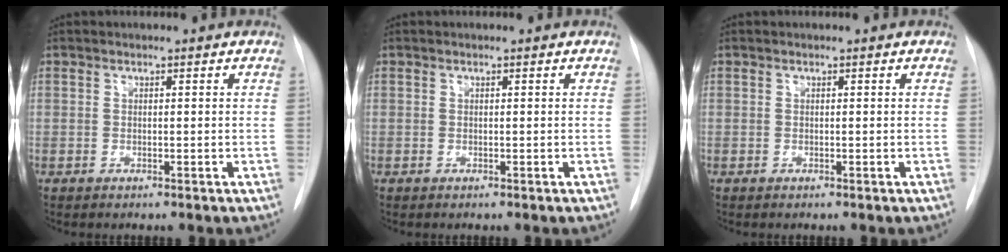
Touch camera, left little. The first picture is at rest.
{"total": 0.0}
{"total": 0.0}